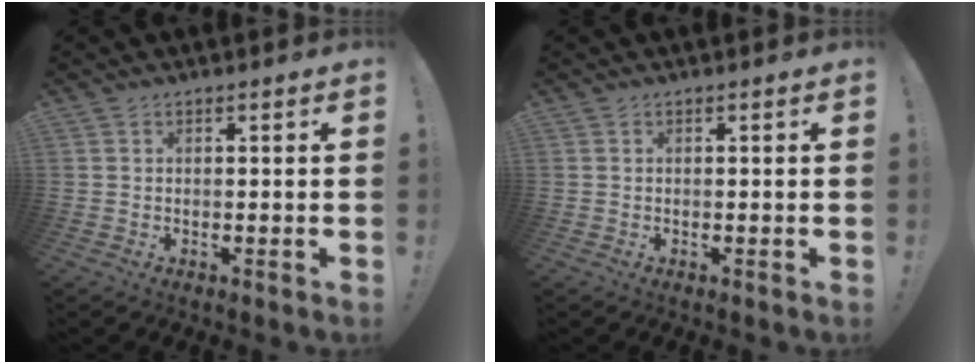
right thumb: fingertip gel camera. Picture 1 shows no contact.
{"total": 0.0}